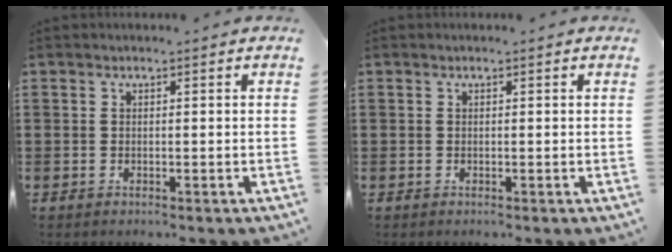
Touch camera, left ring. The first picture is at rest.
{"total": 0.0}